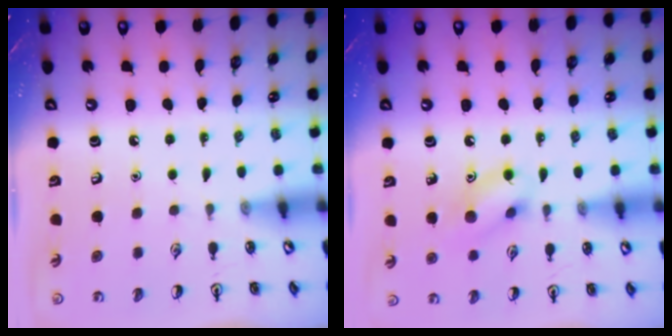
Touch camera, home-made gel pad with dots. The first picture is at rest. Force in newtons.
{"total": 10.1, "press": 10.1, "slide": 0.5}